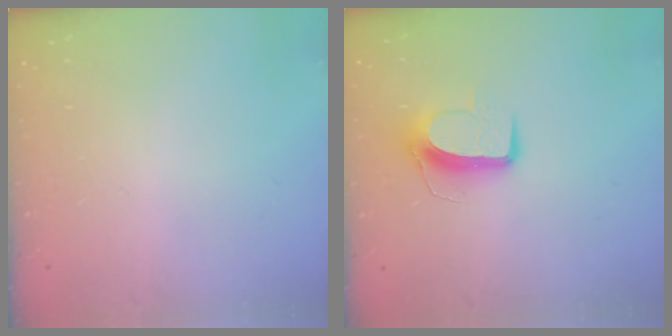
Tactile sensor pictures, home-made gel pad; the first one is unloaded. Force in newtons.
{"total": 9.9, "press": 9.9, "slide": 0.3}